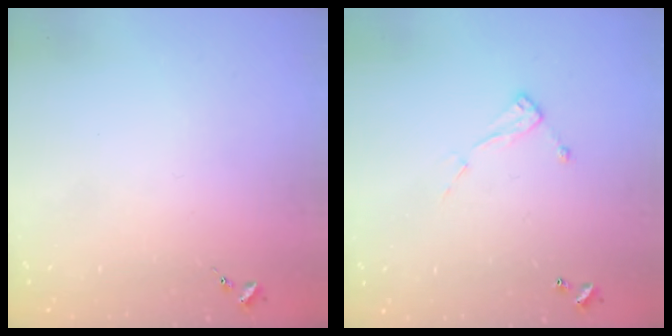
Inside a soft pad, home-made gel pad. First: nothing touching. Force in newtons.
{"total": 7.1, "press": 7.1, "slide": 0.3}